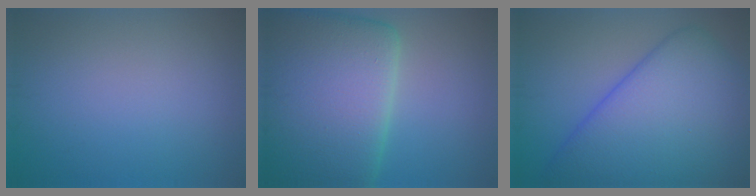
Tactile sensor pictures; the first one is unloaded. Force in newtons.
{"total": 16.6, "press": 16.6, "slide": 1.0}
{"total": 12.0, "press": 12.0, "slide": 0.5}